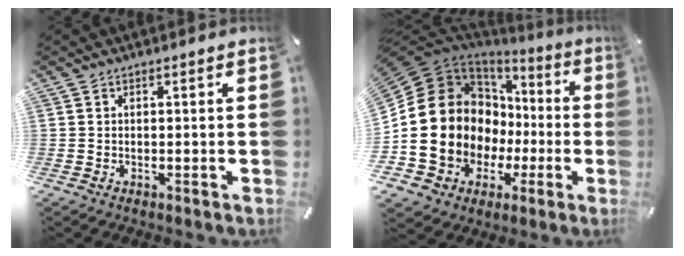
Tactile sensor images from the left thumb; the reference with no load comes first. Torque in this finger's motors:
{"motor_torque": [0.15, 3.48, 2.59, 0.18, 0.40]}